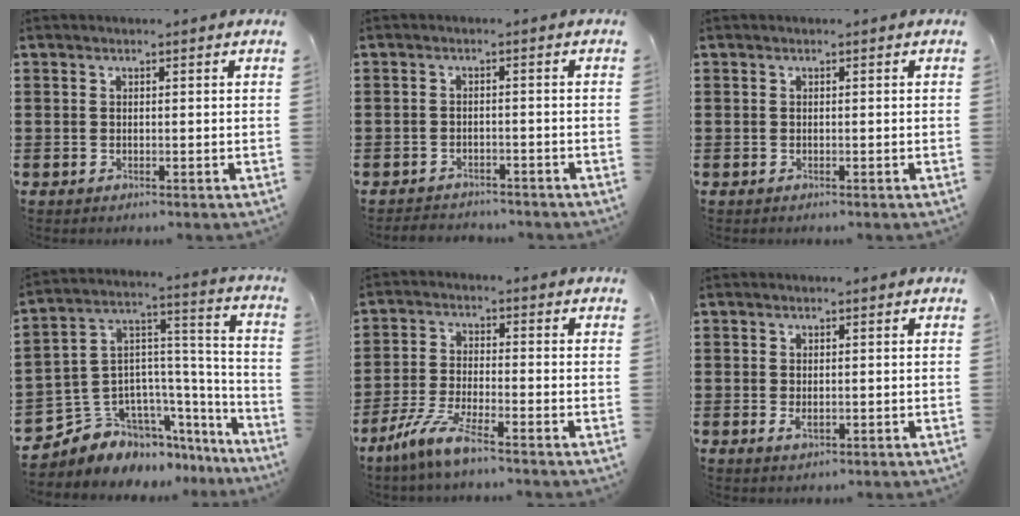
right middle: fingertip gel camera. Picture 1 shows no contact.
{"total": 2.2, "force": [-2.2, 0.3, -0.2], "torque": [-0.003, -0.002, -0.048]}
{"total": 0.0}
{"total": 6.3, "force": [-4.5, 4.4, -0.3], "torque": [-0.024, -0.017, -0.086]}
{"total": 6.4, "force": [-4.9, 0.4, 4.0], "torque": [-0.098, -0.013, -0.097]}
{"total": 1.2, "force": [-0.2, 0.5, 1.1], "torque": [-0.021, -0.002, -0.002]}